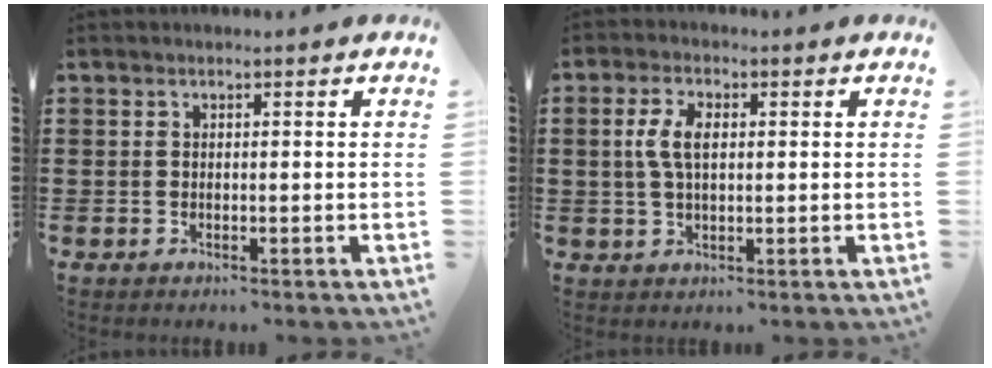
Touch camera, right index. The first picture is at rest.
{"total": 4.9, "force": [0.5, 2.5, 4.2], "torque": [-0.103, 0.007, 0.002]}